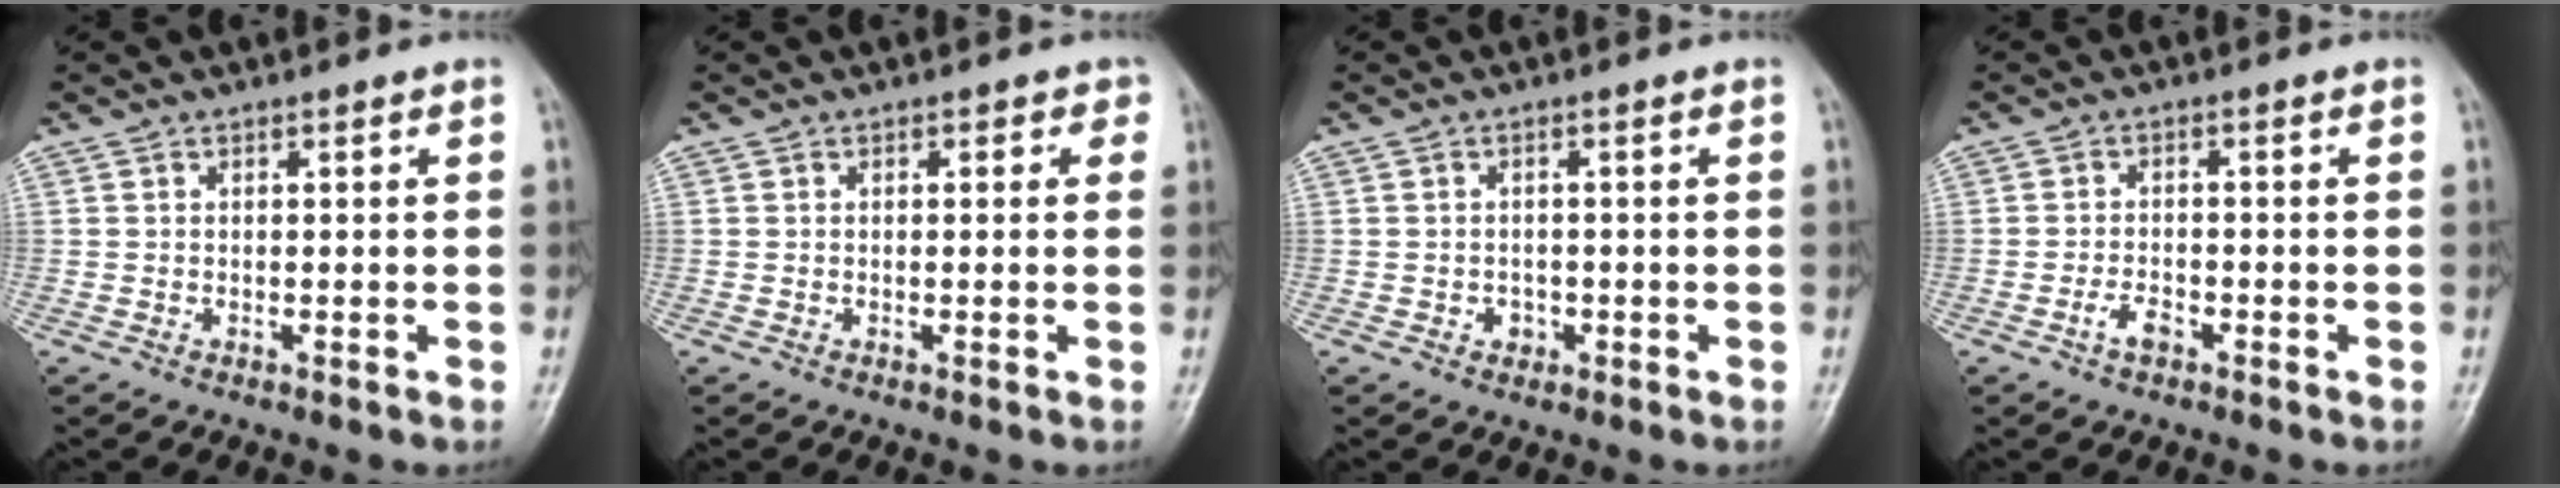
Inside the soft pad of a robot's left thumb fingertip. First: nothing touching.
{"total": 1.7, "force": [0.6, 1.1, 1.2], "torque": [0.004, 0.003, 0.002]}
{"total": 1.7, "force": [-0.8, 1.4, 0.5], "torque": [0.002, 0.005, -0.009]}
{"total": 2.6, "force": [-1.7, 1.2, 1.5], "torque": [-0.031, 0.012, -0.031]}